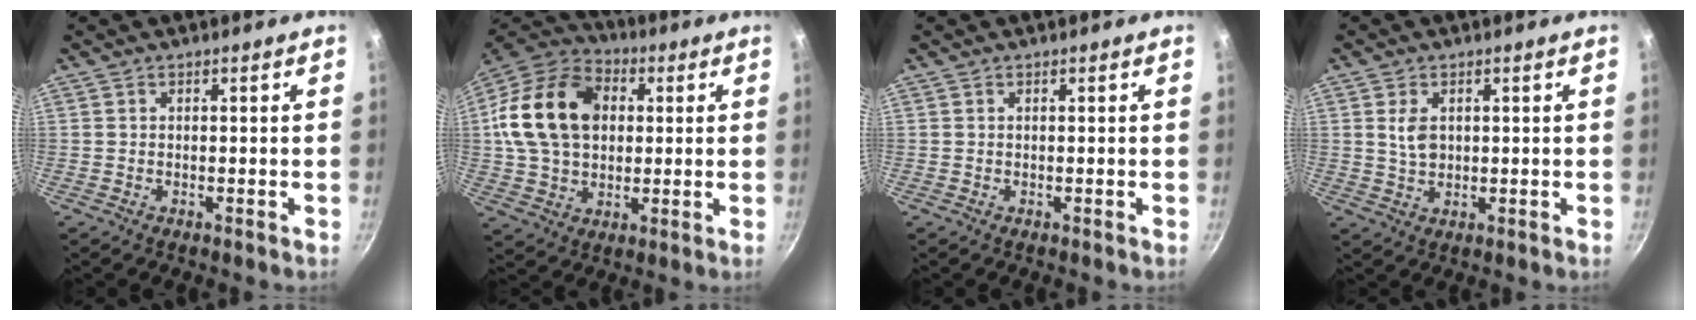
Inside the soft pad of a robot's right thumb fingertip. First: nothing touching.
{"total": 20.4, "force": [3.4, 15.0, 13.4], "torque": [-0.222, 0.023, 0.052]}
{"total": 0.0}
{"total": 4.2, "force": [1.0, 2.9, 2.9], "torque": [-0.045, -0.006, 0.021]}